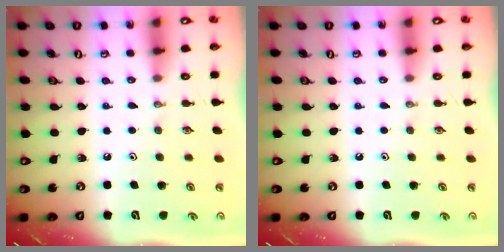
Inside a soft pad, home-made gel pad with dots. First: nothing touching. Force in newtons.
{"total": 0.0}